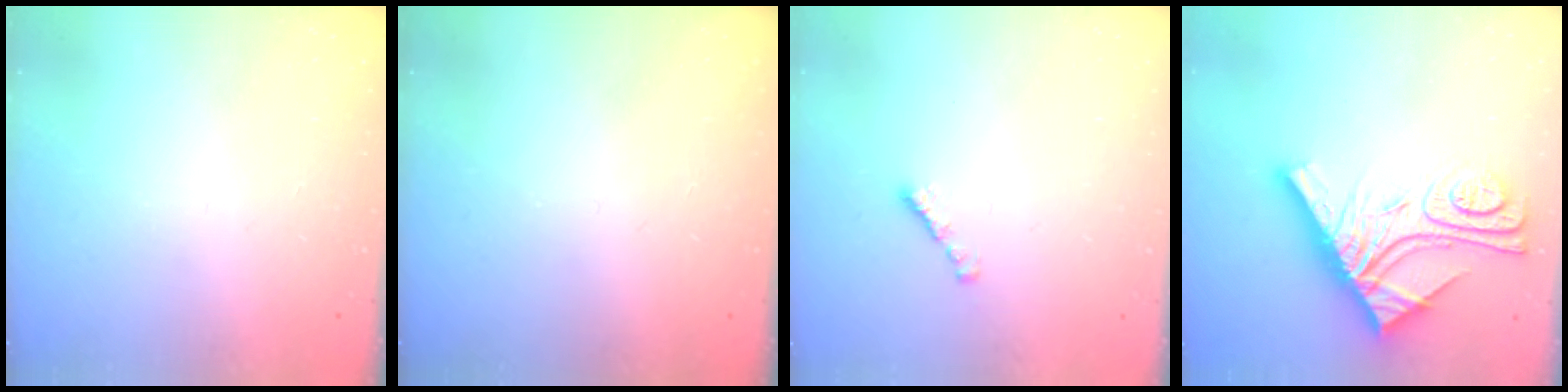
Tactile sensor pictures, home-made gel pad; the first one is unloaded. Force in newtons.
{"total": 0.0}
{"total": 1.0, "press": 0.8, "slide": 0.5}
{"total": 21.9, "press": 21.8, "slide": 2.1}